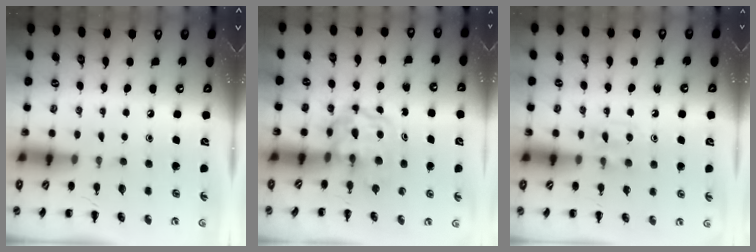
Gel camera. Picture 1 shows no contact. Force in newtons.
{"total": 3.9, "press": 3.9, "slide": 0.5}
{"total": 5.7, "press": 5.4, "slide": 1.9}